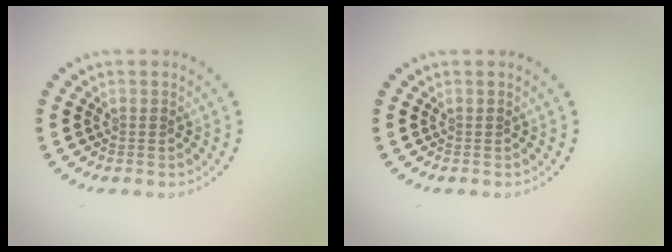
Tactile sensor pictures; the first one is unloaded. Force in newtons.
{"total": 0.0}